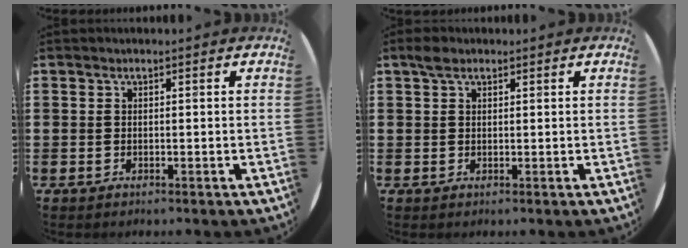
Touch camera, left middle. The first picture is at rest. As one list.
[{"total": 1.6, "force": [1.2, 0.8, 0.7], "torque": [-0.008, 0.002, 0.020]}]